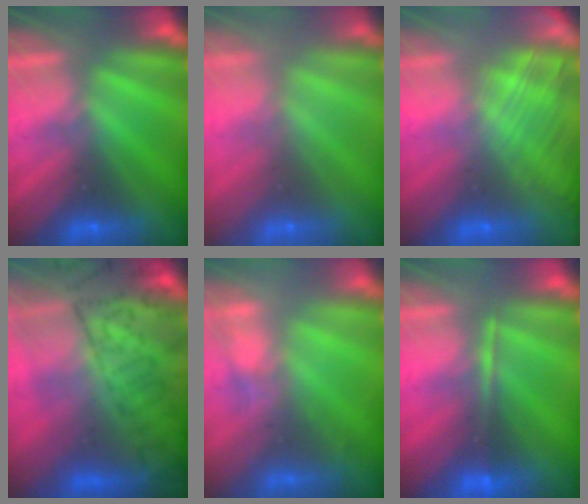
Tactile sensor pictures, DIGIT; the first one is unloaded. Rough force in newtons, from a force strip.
{"total": 6.1}
{"total": 2.9}
{"total": 7.4}
{"total": 2.8}
{"total": 1.6}